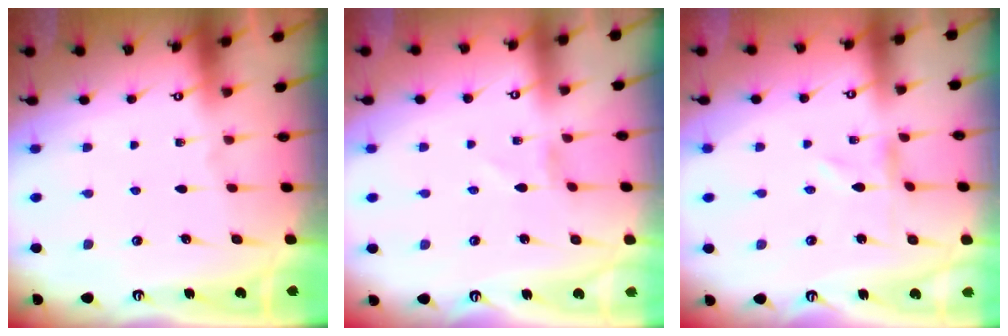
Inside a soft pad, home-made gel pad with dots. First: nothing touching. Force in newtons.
{"total": 0.8, "press": 0.8, "slide": 0.1}
{"total": 0.0}